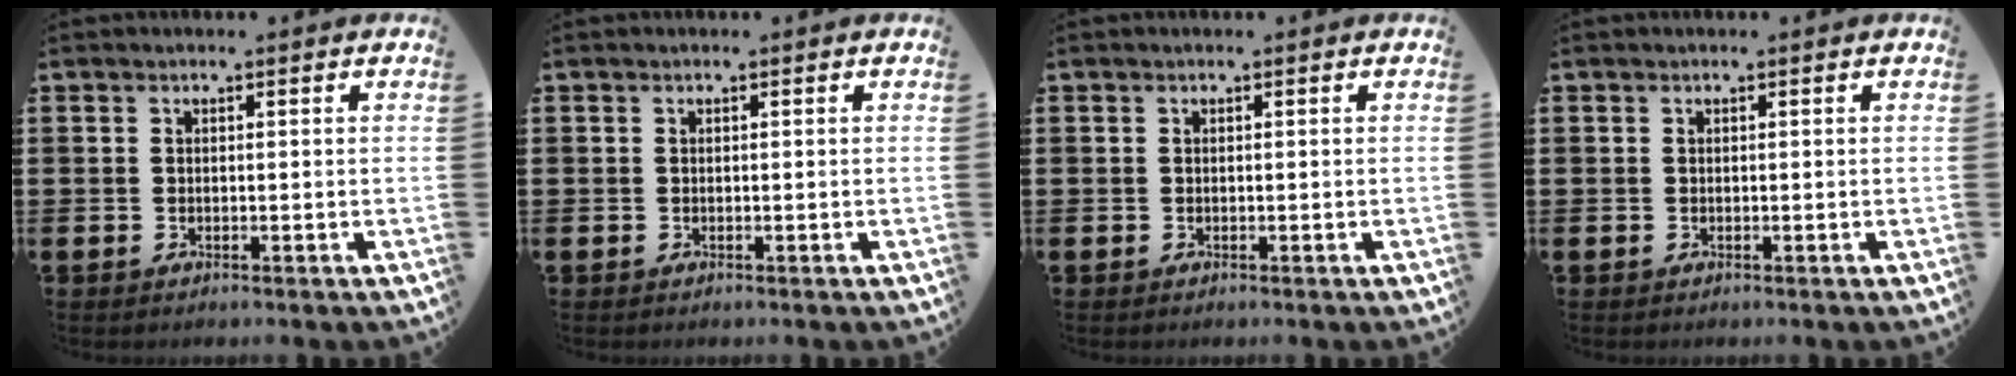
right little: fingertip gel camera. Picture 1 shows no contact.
{"total": 0.0}
{"total": 0.0}
{"total": 0.0}